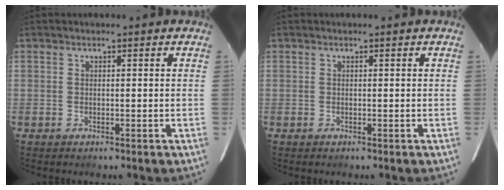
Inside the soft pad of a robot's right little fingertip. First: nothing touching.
{"total": 0.0}